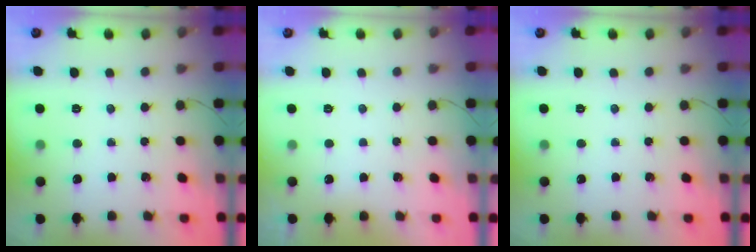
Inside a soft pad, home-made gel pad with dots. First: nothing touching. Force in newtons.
{"total": 2.9, "press": 2.9, "slide": 0.1}
{"total": 0.0}